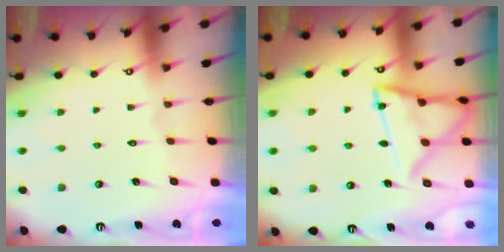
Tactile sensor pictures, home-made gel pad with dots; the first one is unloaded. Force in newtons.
{"total": 14.6, "press": 14.5, "slide": 1.3}